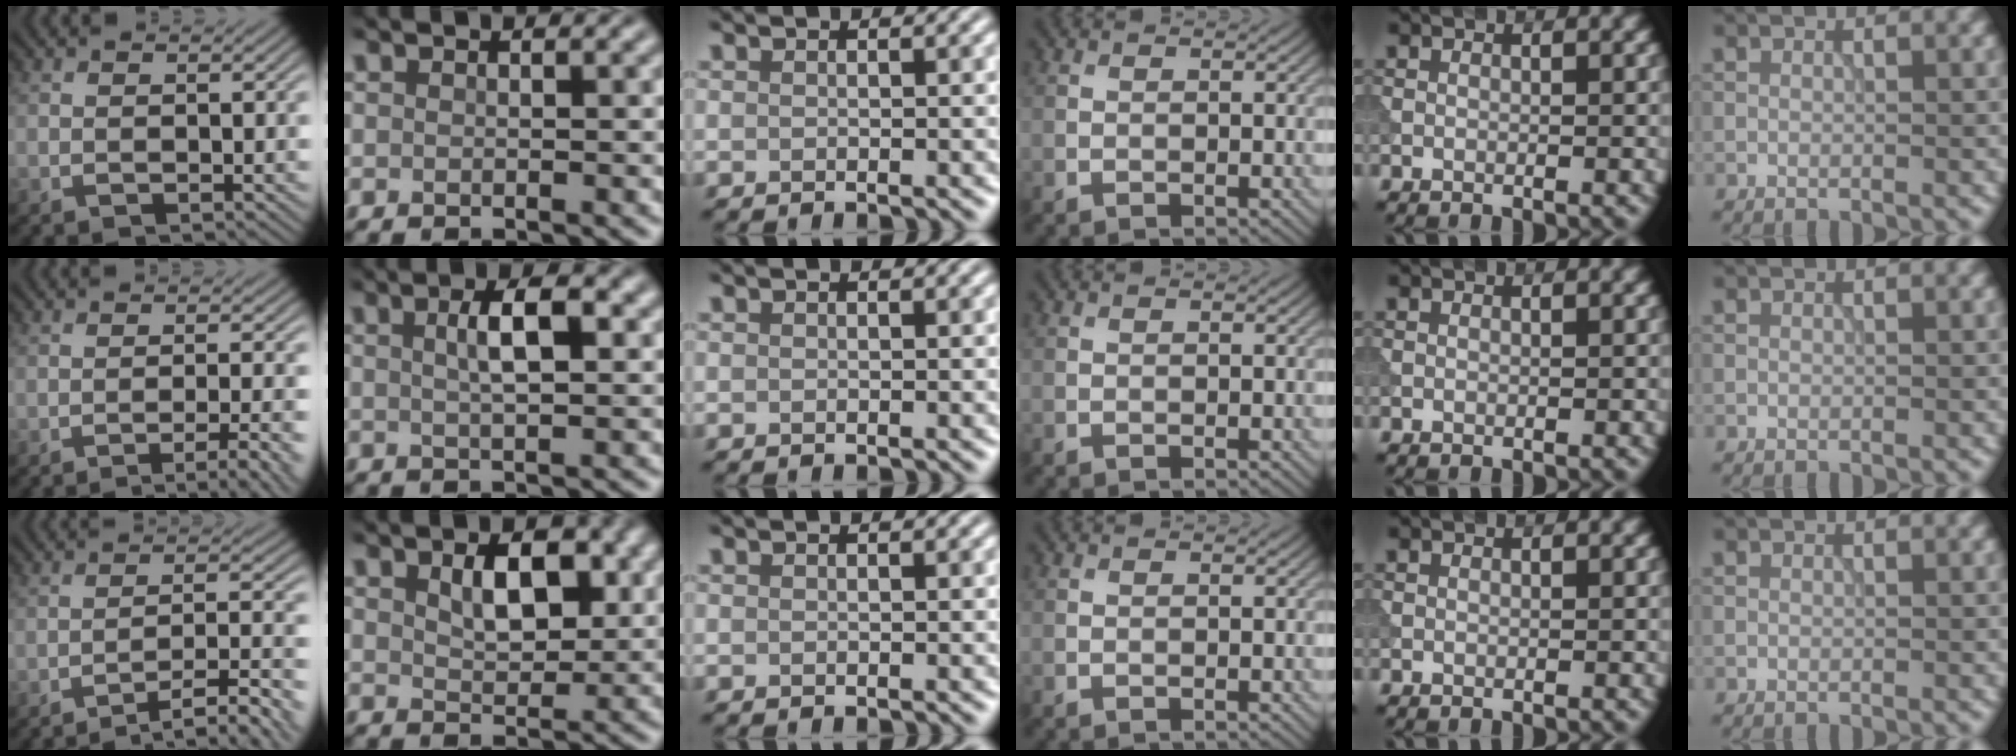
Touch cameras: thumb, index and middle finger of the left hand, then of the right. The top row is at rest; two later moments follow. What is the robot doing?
{"motion": "extract", "object": "tissue"}